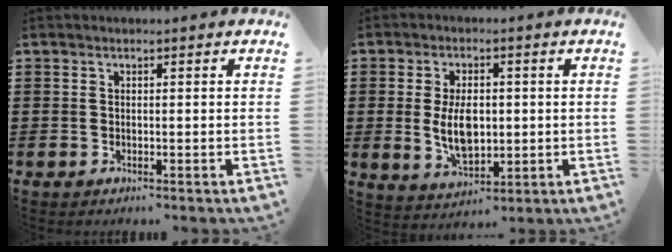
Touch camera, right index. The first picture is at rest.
{"total": 7.3, "force": [0.1, 4.0, 6.1], "torque": [-0.112, -0.002, -0.002]}